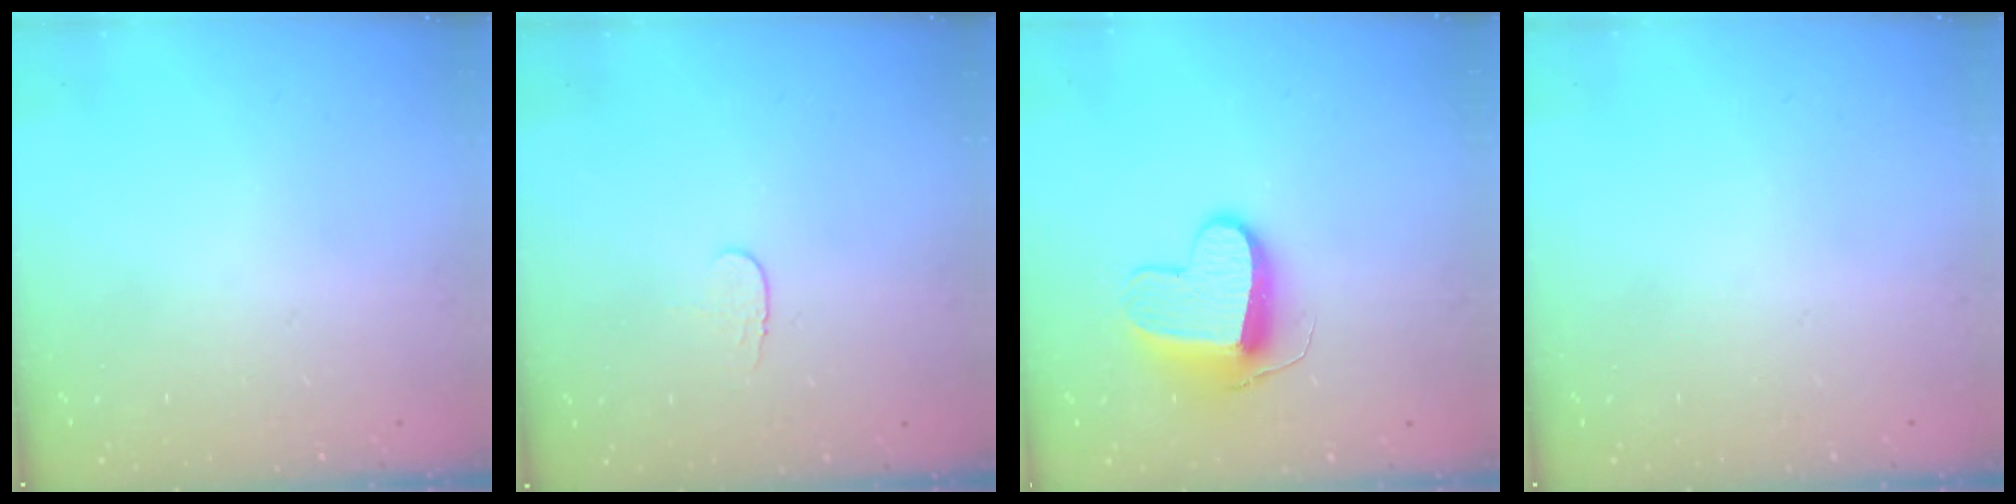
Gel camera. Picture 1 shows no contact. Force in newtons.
{"total": 3.8, "press": 3.8, "slide": 0.4}
{"total": 10.6, "press": 10.6, "slide": 0.4}
{"total": 0.0}